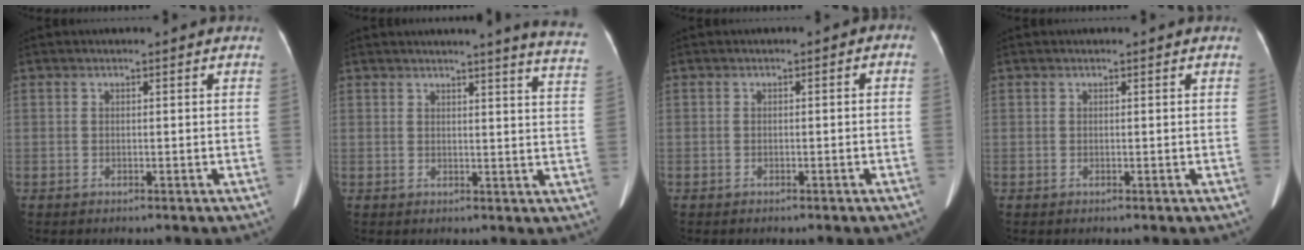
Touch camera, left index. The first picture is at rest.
{"total": 11.9, "force": [10.9, -1.2, 4.6], "torque": [-0.050, -0.075, 0.096]}
{"total": 1.7, "force": [-1.0, 1.2, 0.5], "torque": [0.001, 0.015, -0.015]}
{"total": 0.0}